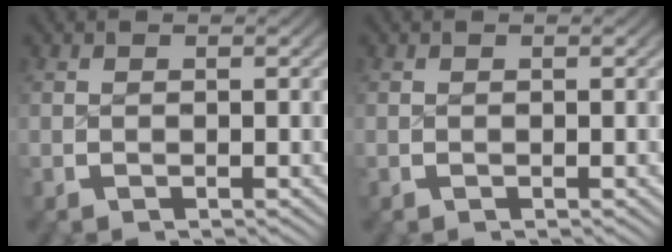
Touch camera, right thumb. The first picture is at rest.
{"total": 0.0}